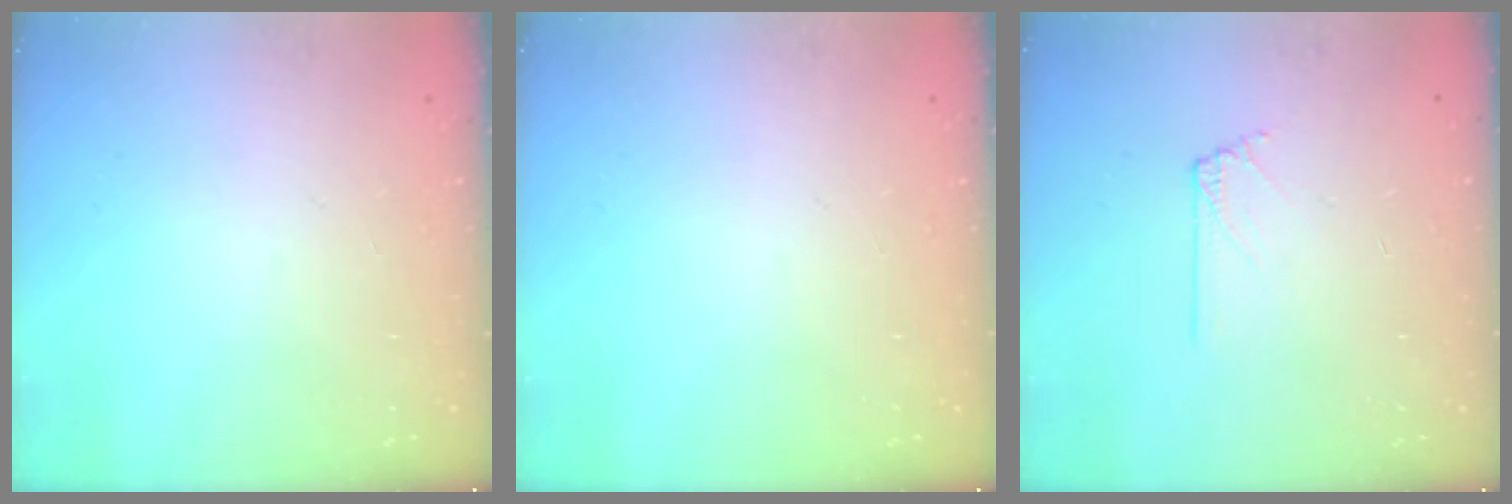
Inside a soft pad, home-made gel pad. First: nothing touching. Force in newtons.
{"total": 0.0}
{"total": 3.9, "press": 3.8, "slide": 0.6}